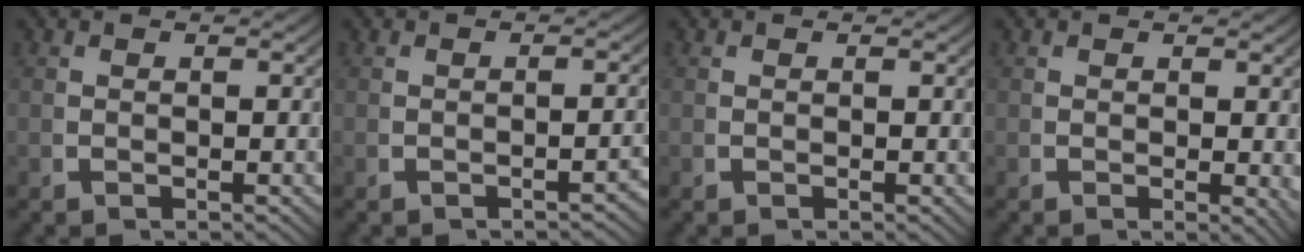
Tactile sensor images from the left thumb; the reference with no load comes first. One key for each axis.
{"total": 1.6, "fx": -1.4, "fy": 0.2, "fz": 0.8, "tx": -0.017, "ty": 0.001, "tz": -0.018}
{"total": 0.0}
{"total": 1.3, "fx": 0.3, "fy": 0.6, "fz": 1.1, "tx": -0.012, "ty": -0.006, "tz": 0.006}